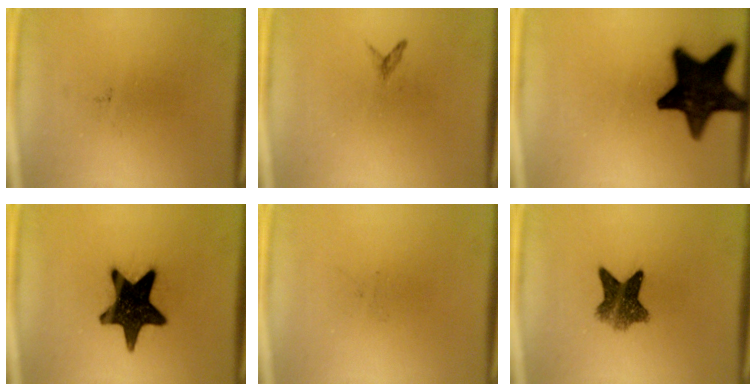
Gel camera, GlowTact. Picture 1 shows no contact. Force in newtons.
{"total": 0.7}
{"total": 18.0}
{"total": 17.0}
{"total": 0.0}
{"total": 6.9}